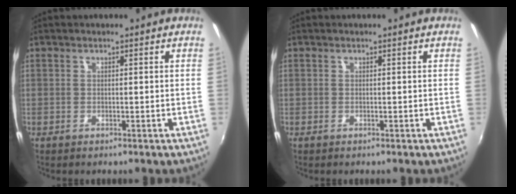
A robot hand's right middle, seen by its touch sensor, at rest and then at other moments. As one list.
[{"total": 0.0}]